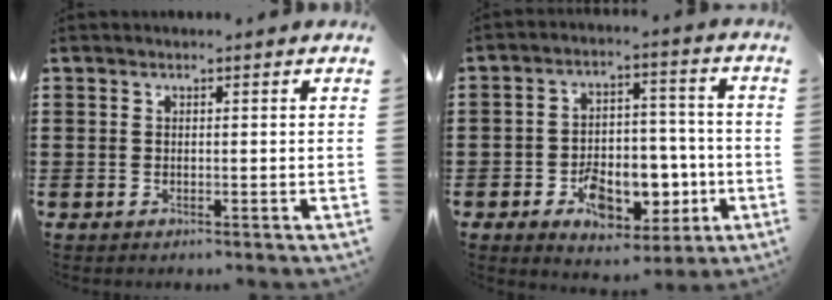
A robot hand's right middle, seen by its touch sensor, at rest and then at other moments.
{"total": 8.0, "force": [-3.3, 5.4, 4.9], "torque": [-0.066, 0.020, -0.057]}